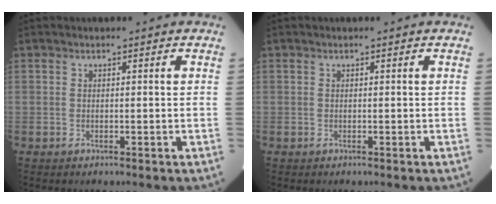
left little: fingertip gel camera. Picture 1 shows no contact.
{"total": 0.0}